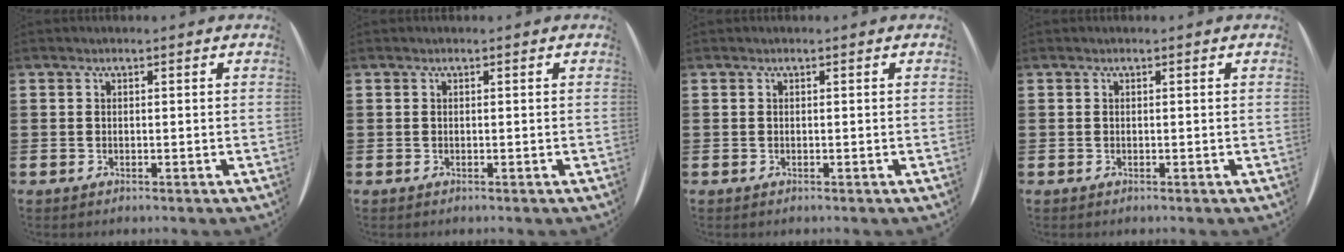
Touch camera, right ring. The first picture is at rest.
{"total": 0.0}
{"total": 0.0}
{"total": 0.0}